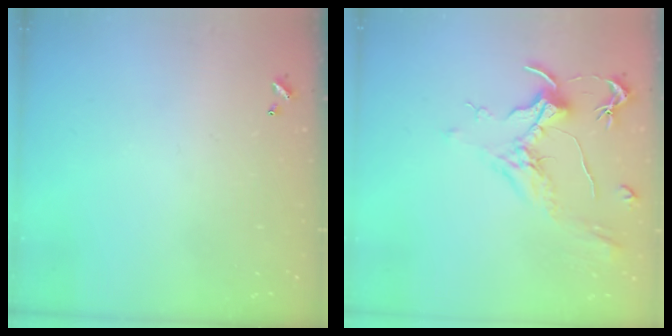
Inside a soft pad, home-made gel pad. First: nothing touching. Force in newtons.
{"total": 2.1, "press": 2.0, "slide": 0.8}